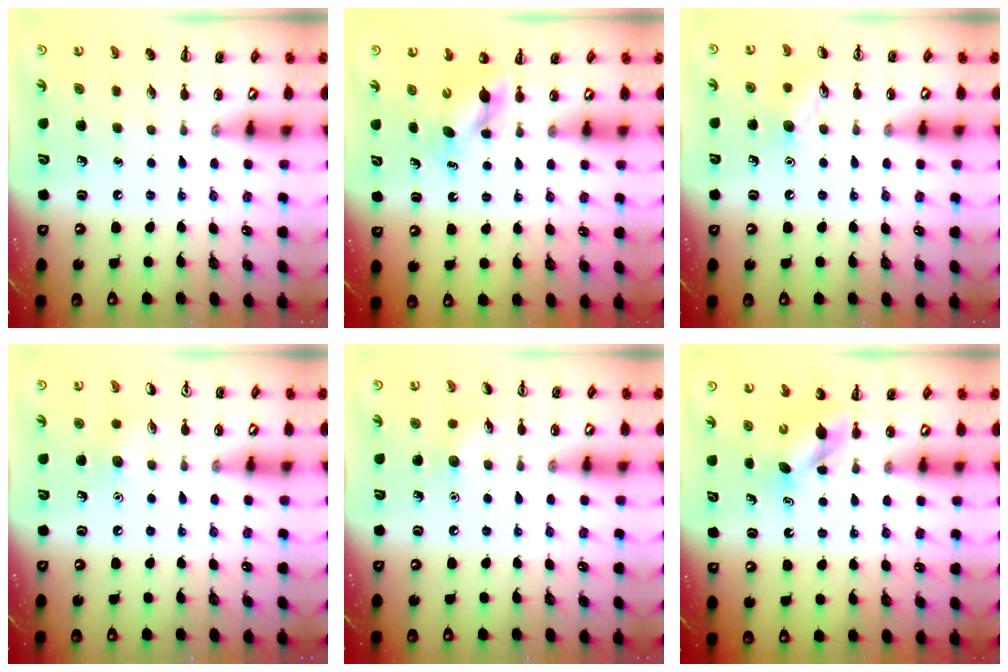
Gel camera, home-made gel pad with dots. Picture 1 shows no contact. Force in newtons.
{"total": 4.3, "press": 4.3, "slide": 0.6}
{"total": 7.7, "press": 7.7, "slide": 1.0}
{"total": 5.2, "press": 5.0, "slide": 1.6}
{"total": 5.9, "press": 5.7, "slide": 1.6}
{"total": 5.0, "press": 4.9, "slide": 0.5}